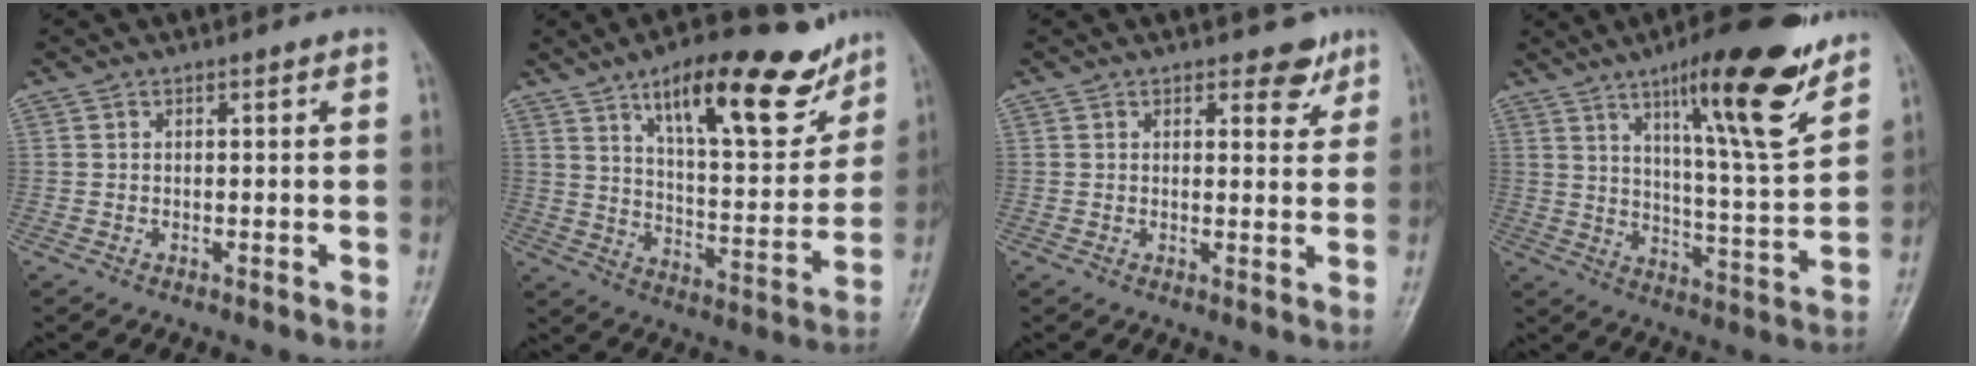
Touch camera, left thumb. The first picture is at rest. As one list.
[{"total": 20.8, "force": [12.8, 7.2, 14.7], "torque": [-0.177, -0.059, 0.202]}, {"total": 3.7, "force": [2.6, 2.0, 1.6], "torque": [0.004, -0.015, 0.032]}, {"total": 18.7, "force": [11.7, 3.1, 14.3], "torque": [-0.193, -0.066, 0.184]}]